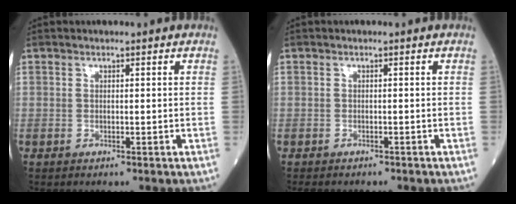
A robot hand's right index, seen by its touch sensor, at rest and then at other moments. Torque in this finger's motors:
{"motor_torque": [-0.70, 0.00, -1.06, -0.21]}